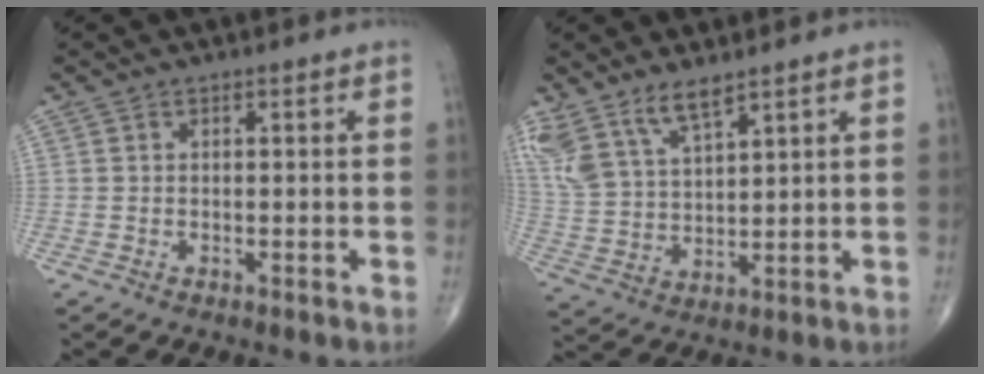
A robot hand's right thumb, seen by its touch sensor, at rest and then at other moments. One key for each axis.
{"total": 10.5, "fx": 7.5, "fy": 4.0, "fz": 6.1, "tx": -0.121, "ty": -0.024, "tz": 0.165}